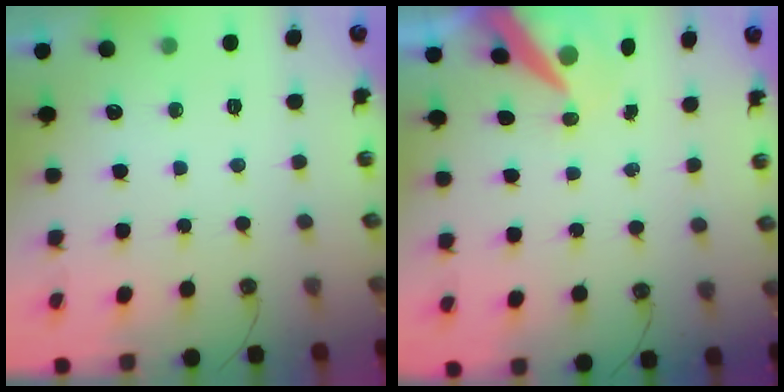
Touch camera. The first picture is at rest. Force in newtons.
{"total": 9.3, "press": 9.2, "slide": 1.1}